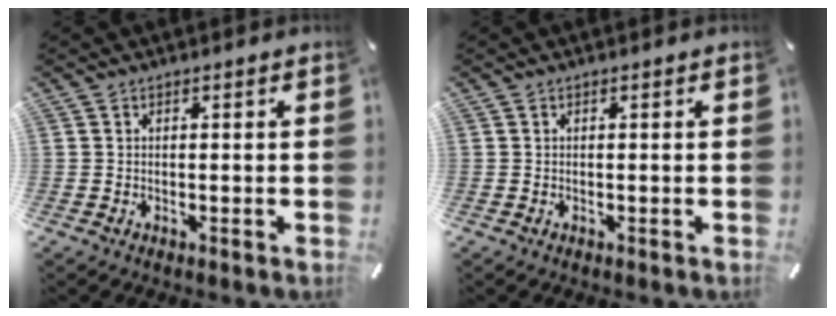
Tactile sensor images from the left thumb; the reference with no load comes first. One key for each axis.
{"total": 0.0}